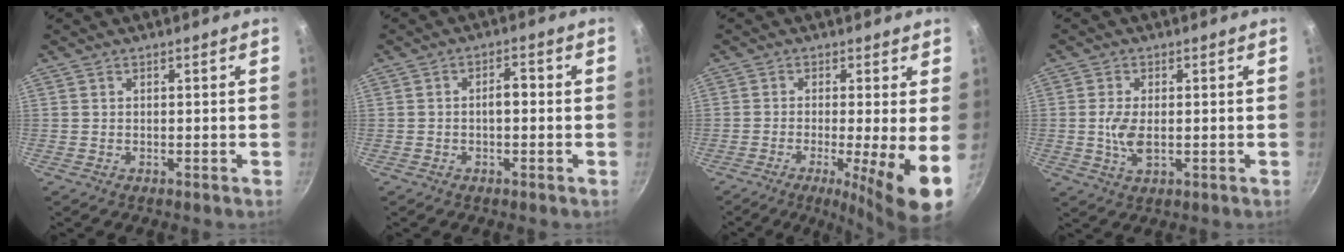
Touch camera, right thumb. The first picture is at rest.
{"total": 3.0, "force": [-0.4, 1.5, 2.5], "torque": [-0.030, 0.014, -0.010]}
{"total": 10.4, "force": [-2.0, 1.2, 10.1], "torque": [-0.154, -0.011, -0.031]}
{"total": 4.9, "force": [-0.3, 2.5, 4.2], "torque": [-0.088, -0.003, -0.005]}